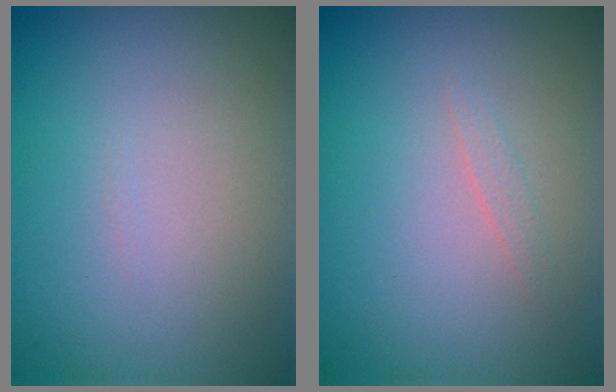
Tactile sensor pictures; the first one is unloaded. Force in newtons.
{"total": 0.6, "press": 0.6, "slide": 0.0}